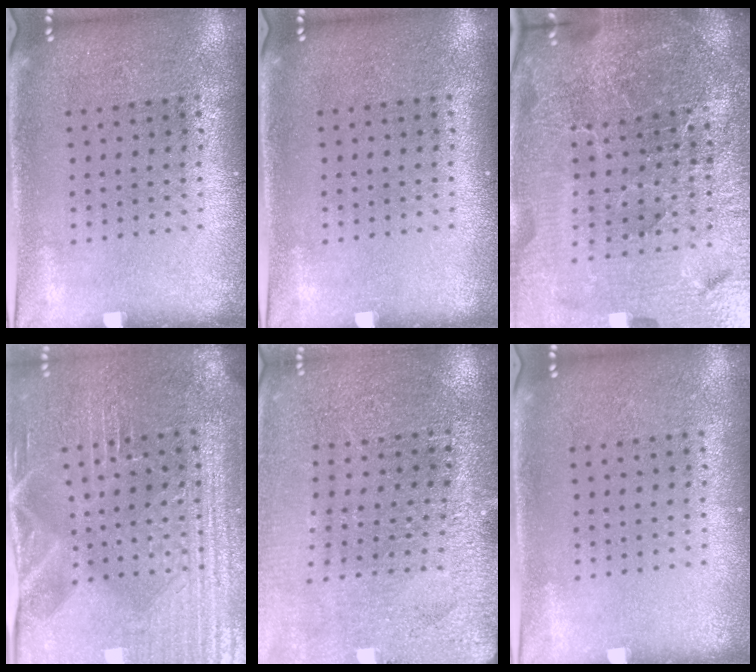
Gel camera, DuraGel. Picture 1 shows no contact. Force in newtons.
{"total": 0.0}
{"total": 6.6, "press": 5.9, "slide": 3.0}
{"total": 4.2, "press": 4.0, "slide": 1.2}
{"total": 2.8, "press": 2.8, "slide": 0.2}
{"total": 0.0}